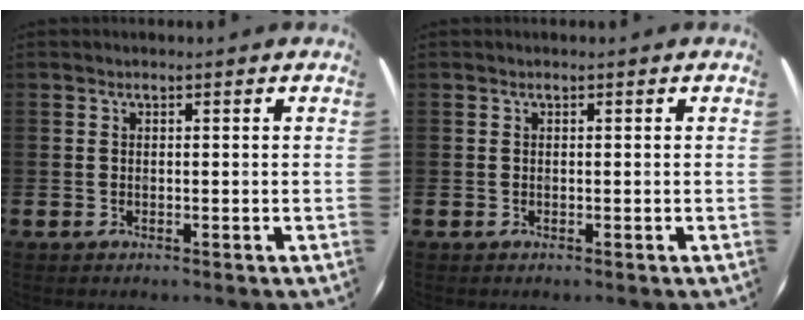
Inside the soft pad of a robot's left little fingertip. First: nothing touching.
{"total": 0.0}